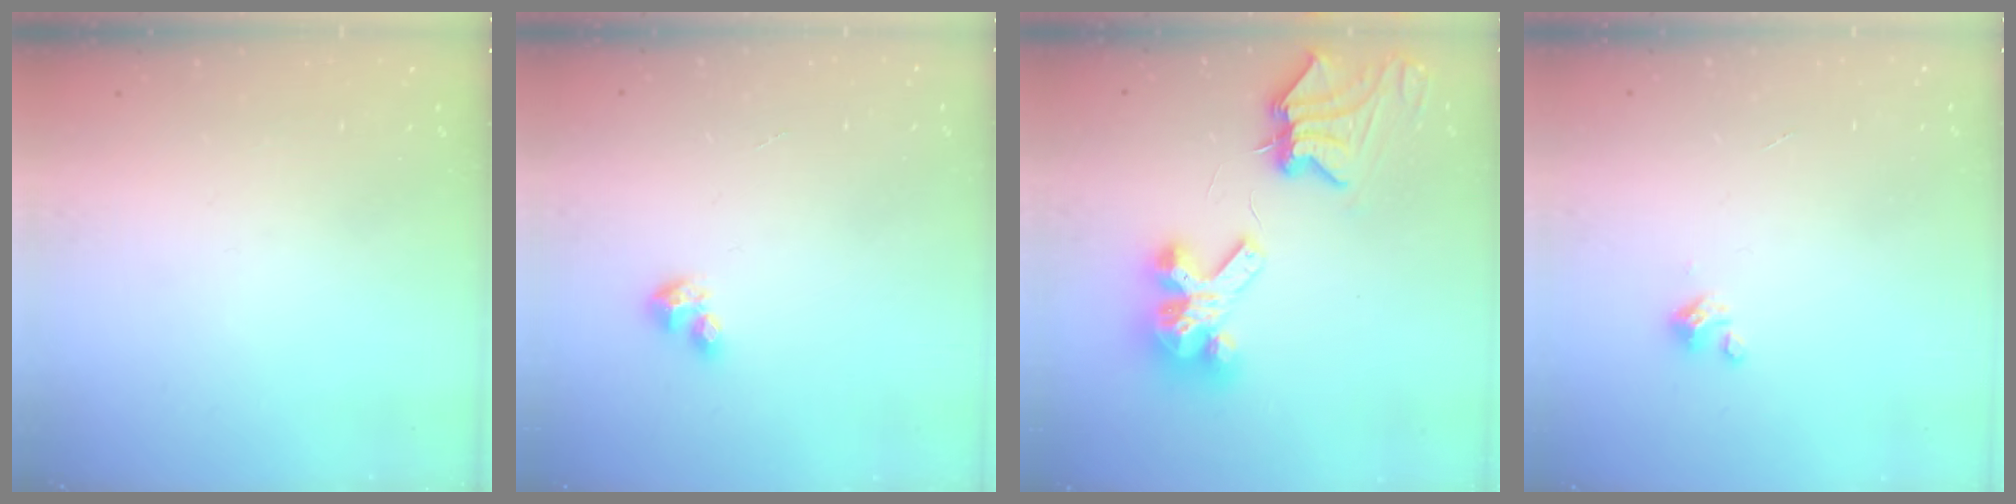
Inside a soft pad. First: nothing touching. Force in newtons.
{"total": 2.8, "press": 2.8, "slide": 0.2}
{"total": 10.0, "press": 10.0, "slide": 1.0}
{"total": 2.0, "press": 2.0, "slide": 0.2}